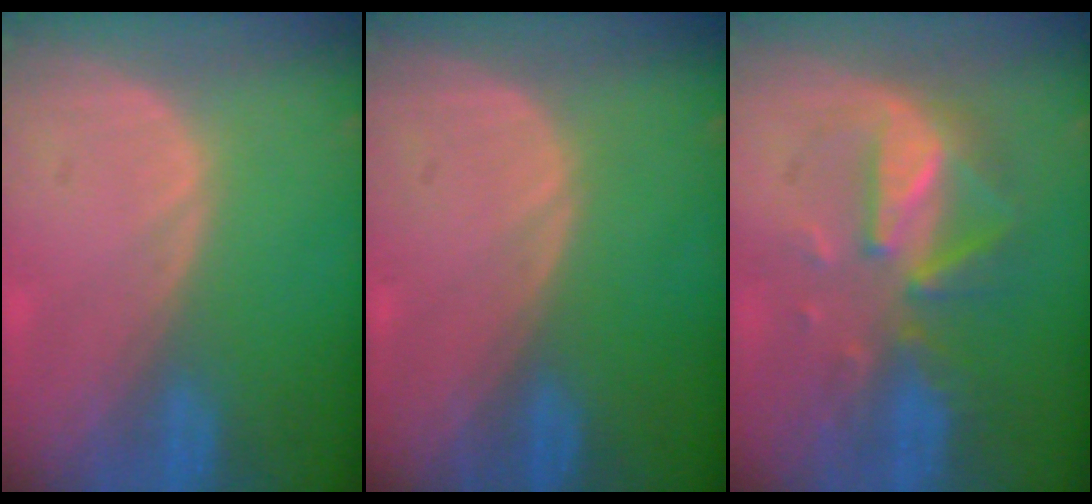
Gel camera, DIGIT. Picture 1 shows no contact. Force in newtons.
{"total": 0.0}
{"total": 8.1, "press": 7.6, "slide": 2.6}